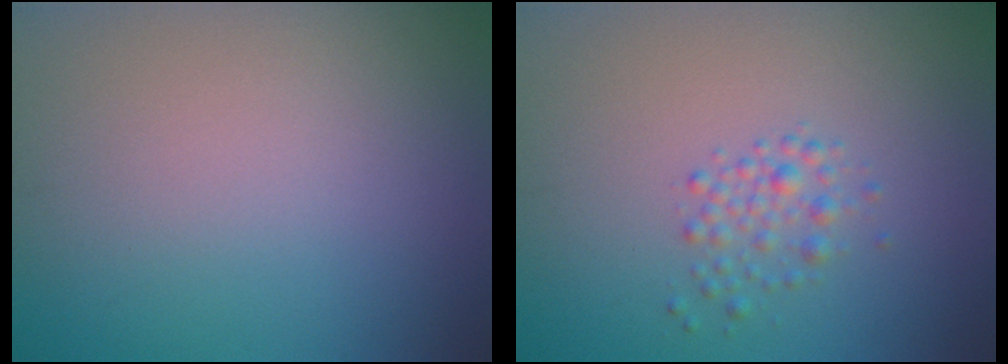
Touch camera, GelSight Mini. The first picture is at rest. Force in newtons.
{"total": 1.7, "press": 1.7, "slide": 0.1}